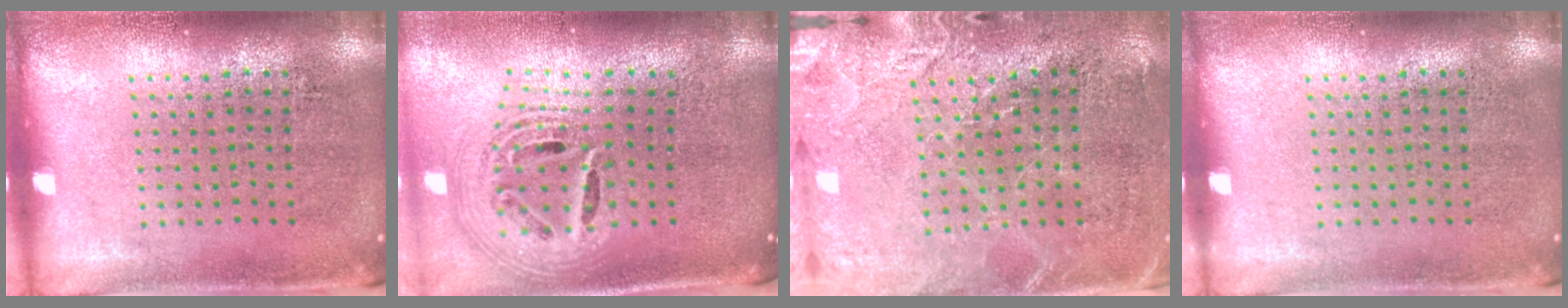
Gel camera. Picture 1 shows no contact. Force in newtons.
{"total": 2.7, "press": 1.8, "slide": 1.9}
{"total": 2.8, "press": 2.6, "slide": 0.9}
{"total": 0.0}